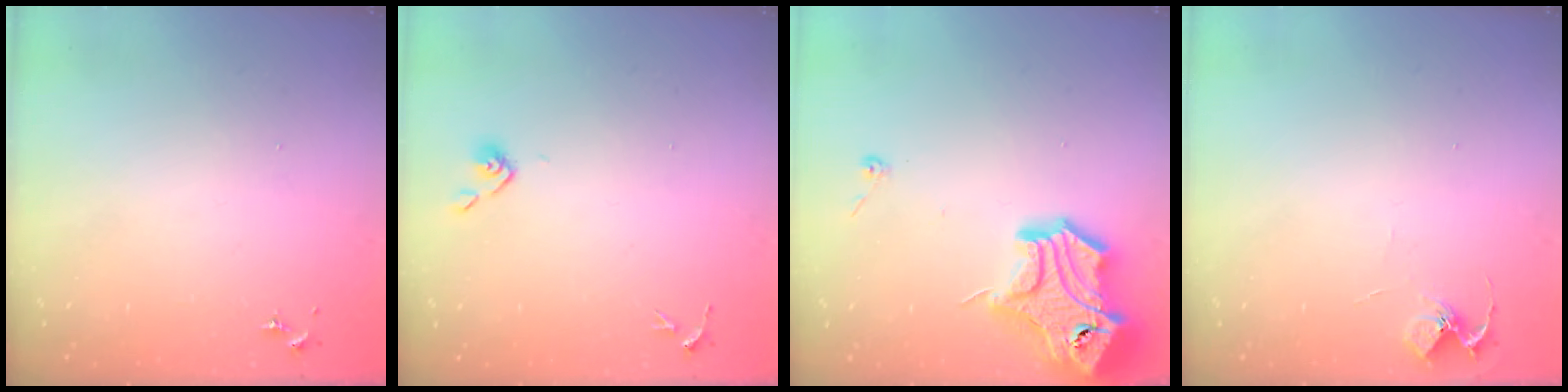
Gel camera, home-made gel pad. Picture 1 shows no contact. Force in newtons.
{"total": 3.6, "press": 3.5, "slide": 0.9}
{"total": 17.4, "press": 17.3, "slide": 2.1}
{"total": 5.8, "press": 5.8, "slide": 0.5}